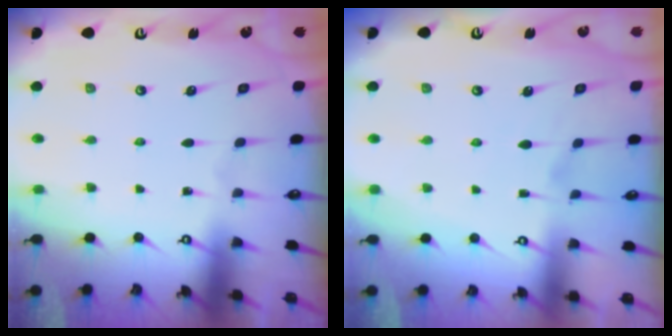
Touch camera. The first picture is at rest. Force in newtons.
{"total": 3.1, "press": 2.9, "slide": 1.0}